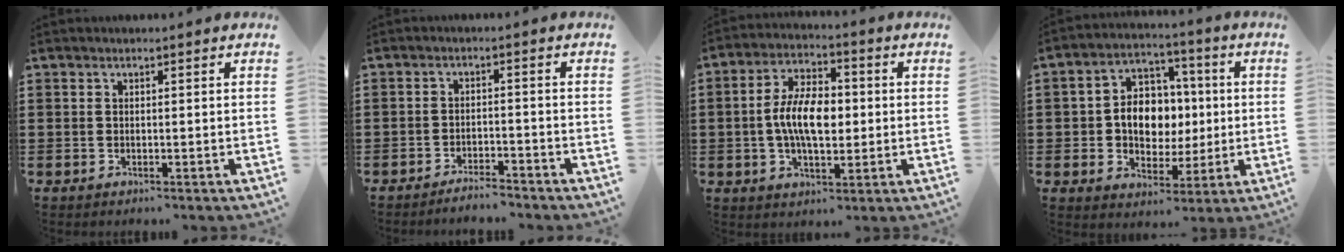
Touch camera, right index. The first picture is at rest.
{"total": 2.8, "force": [-2.8, 0.3, 0.2], "torque": [-0.009, 0.003, -0.056]}
{"total": 8.4, "force": [-0.2, 4.2, 7.2], "torque": [-0.153, 0.008, -0.010]}
{"total": 7.9, "force": [0.0, 6.5, 4.5], "torque": [-0.082, 0.013, -0.004]}